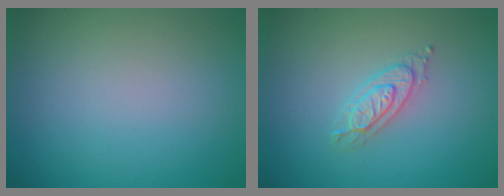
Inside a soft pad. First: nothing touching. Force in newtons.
{"total": 2.2, "press": 2.2, "slide": 0.3}